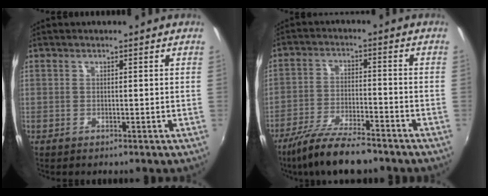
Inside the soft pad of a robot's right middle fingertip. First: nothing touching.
{"total": 12.0, "force": [-9.8, 2.3, 6.5], "torque": [-0.145, -0.024, -0.172]}